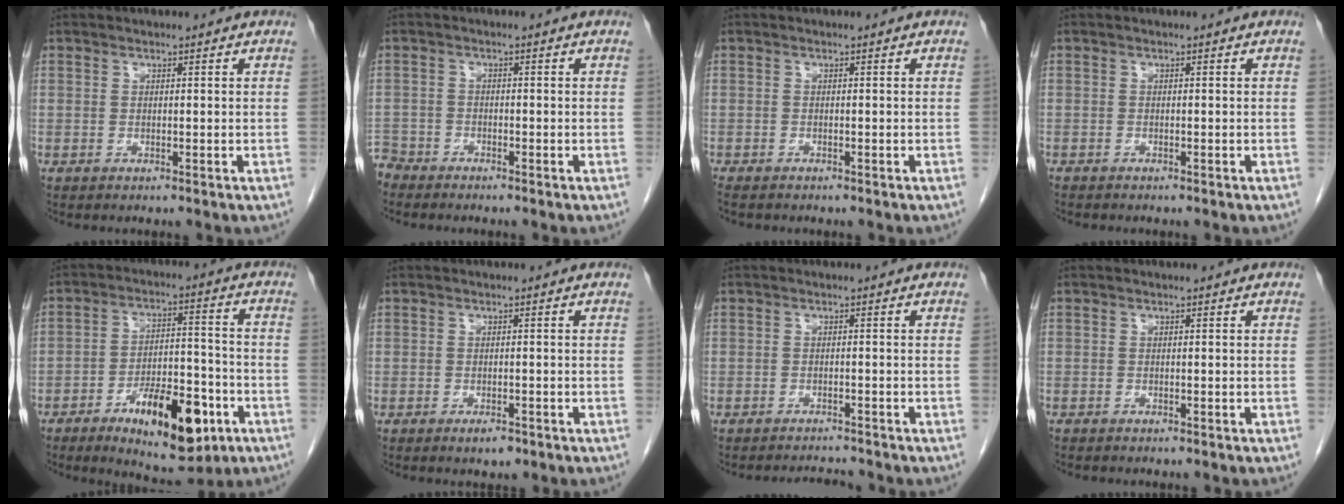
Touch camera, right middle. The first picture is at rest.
{"total": 3.4, "force": [-3.3, 1.0, -0.3], "torque": [0.003, -0.006, -0.067]}
{"total": 2.7, "force": [-2.3, 0.7, 1.3], "torque": [-0.024, -0.009, -0.032]}
{"total": 1.4, "force": [-1.2, 0.3, 0.6], "torque": [-0.014, -0.004, -0.017]}
{"total": 14.1, "force": [-6.9, 5.0, 11.3], "torque": [-0.169, 0.004, -0.099]}
{"total": 1.8, "force": [-1.2, 0.7, 1.2], "torque": [-0.018, 0.000, -0.013]}
{"total": 2.6, "force": [-2.6, -0.3, -0.2], "torque": [0.001, -0.015, -0.039]}
{"total": 0.7, "force": [-0.6, 0.1, 0.3], "torque": [-0.008, -0.001, -0.010]}